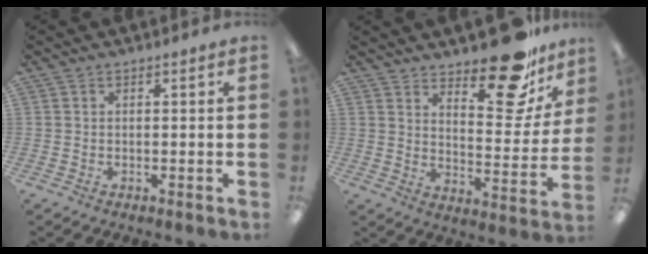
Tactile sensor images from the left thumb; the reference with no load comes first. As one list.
[{"total": 18.1, "force": [13.8, 6.5, 9.6], "torque": [-0.119, -0.099, 0.228]}]